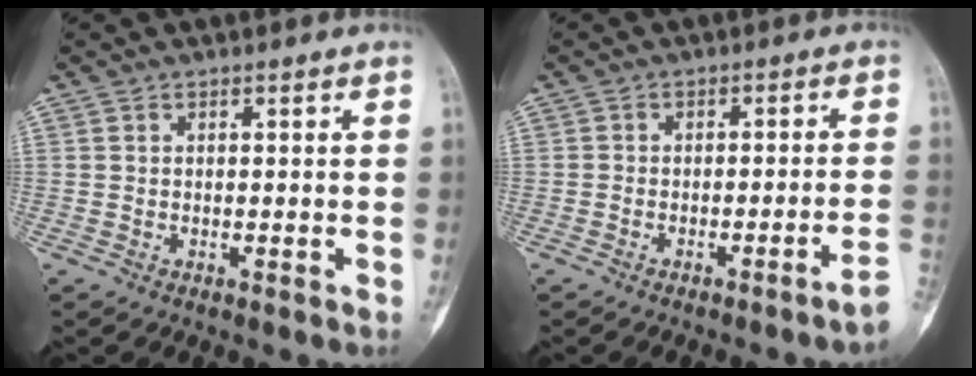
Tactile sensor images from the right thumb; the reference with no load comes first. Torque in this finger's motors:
{"motor_torque": [0.46, -0.03, -0.09, -0.10, -0.01]}